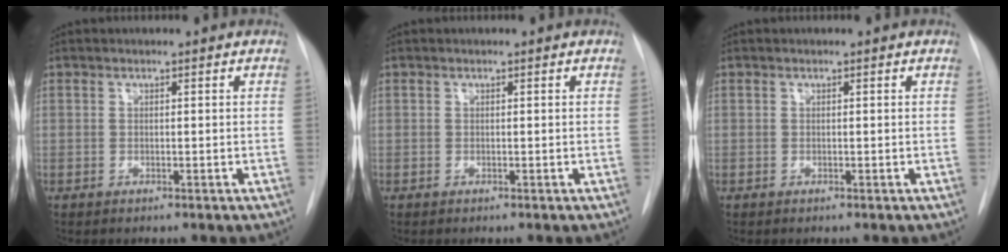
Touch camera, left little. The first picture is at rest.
{"total": 0.0}
{"total": 0.0}